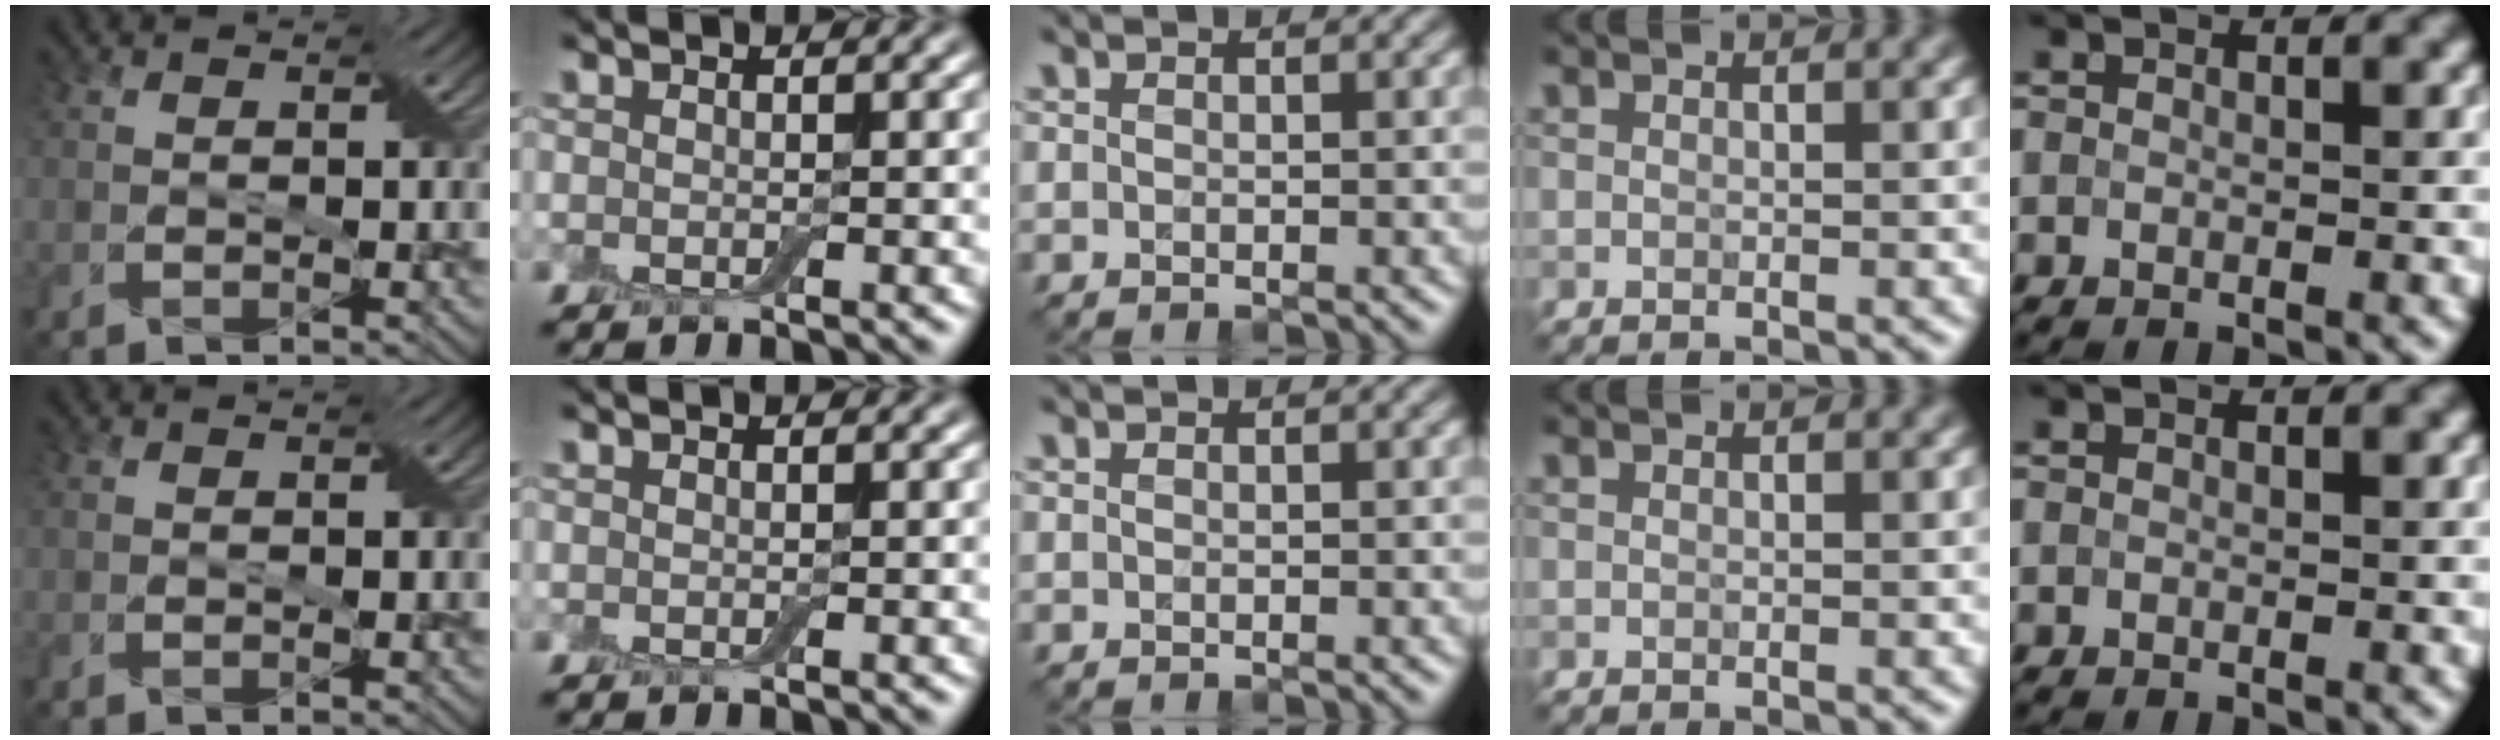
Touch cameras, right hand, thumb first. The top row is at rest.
{}